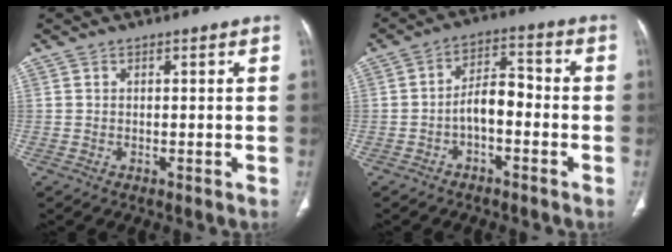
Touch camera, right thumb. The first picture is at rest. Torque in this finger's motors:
{"motor_torque": [1.04, 1.29, 1.10, -0.53, -0.03]}